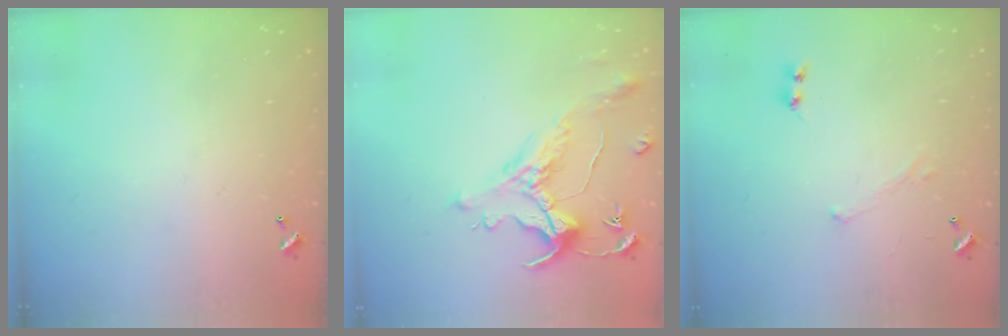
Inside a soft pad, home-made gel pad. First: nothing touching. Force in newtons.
{"total": 0.9, "press": 0.2, "slide": 0.9}
{"total": 0.7, "press": 0.7, "slide": 0.3}